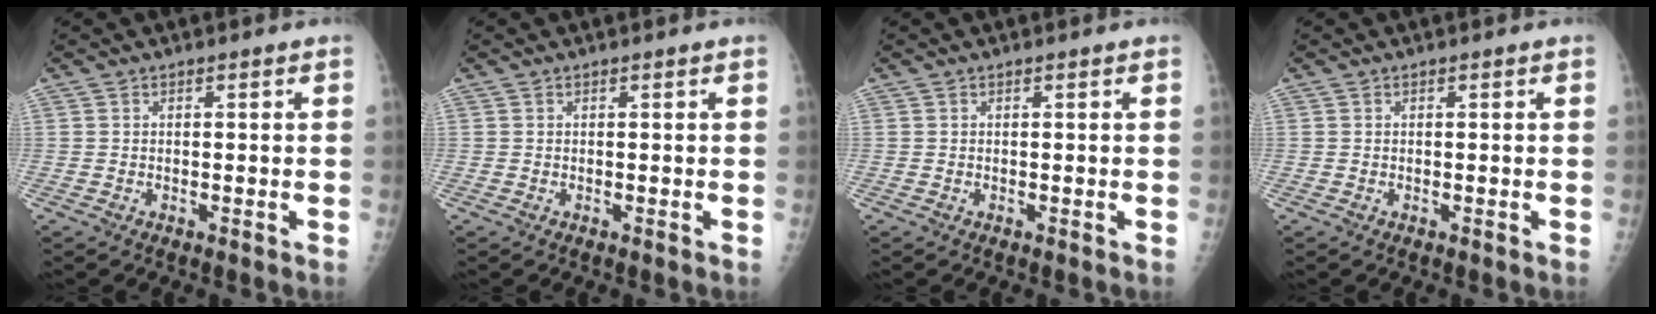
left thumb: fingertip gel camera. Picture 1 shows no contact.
{"total": 0.0}
{"total": 0.0}
{"total": 0.0}